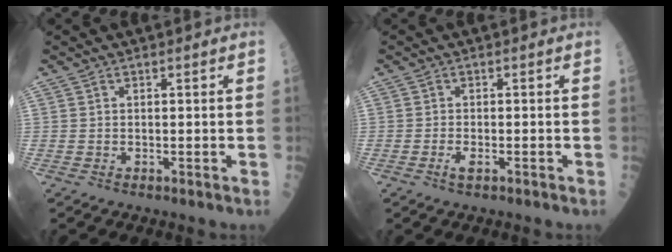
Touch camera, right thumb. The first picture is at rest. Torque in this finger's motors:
{"motor_torque": [-0.40, -0.18, 0.09, 0.28, -0.02]}